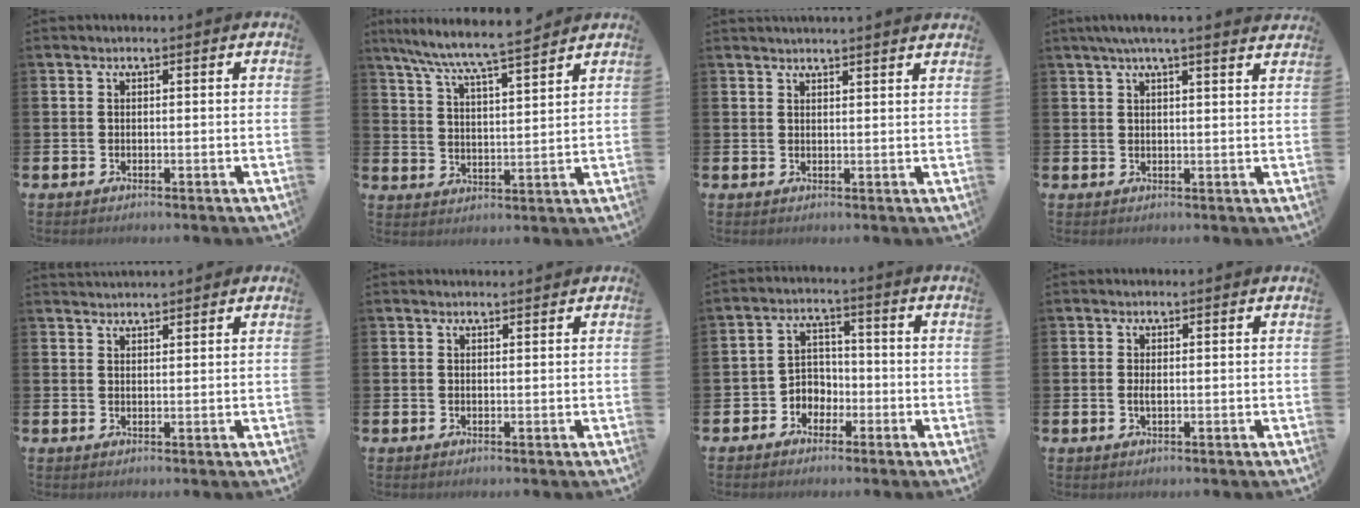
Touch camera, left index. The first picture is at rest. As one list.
[{"total": 7.5, "force": [7.2, -0.1, 2.3], "torque": [-0.073, -0.046, 0.125]}, {"total": 2.1, "force": [2.1, -0.4, -0.1], "torque": [0.007, -0.012, 0.038]}, {"total": 3.7, "force": [3.3, -0.2, 1.8], "torque": [-0.035, -0.007, 0.057]}, {"total": 2.2, "force": [2.2, 0.3, 0.2], "torque": [0.006, -0.010, 0.037]}, {"total": 0.7, "force": [0.7, 0.1, 0.1], "torque": [0.013, -0.004, 0.009]}, {"total": 3.3, "force": [-1.7, 2.8, 0.7], "torque": [-0.027, 0.001, -0.043]}, {"total": 1.0, "force": [-0.1, 0.3, 1.0], "torque": [-0.013, 0.000, -0.004]}]